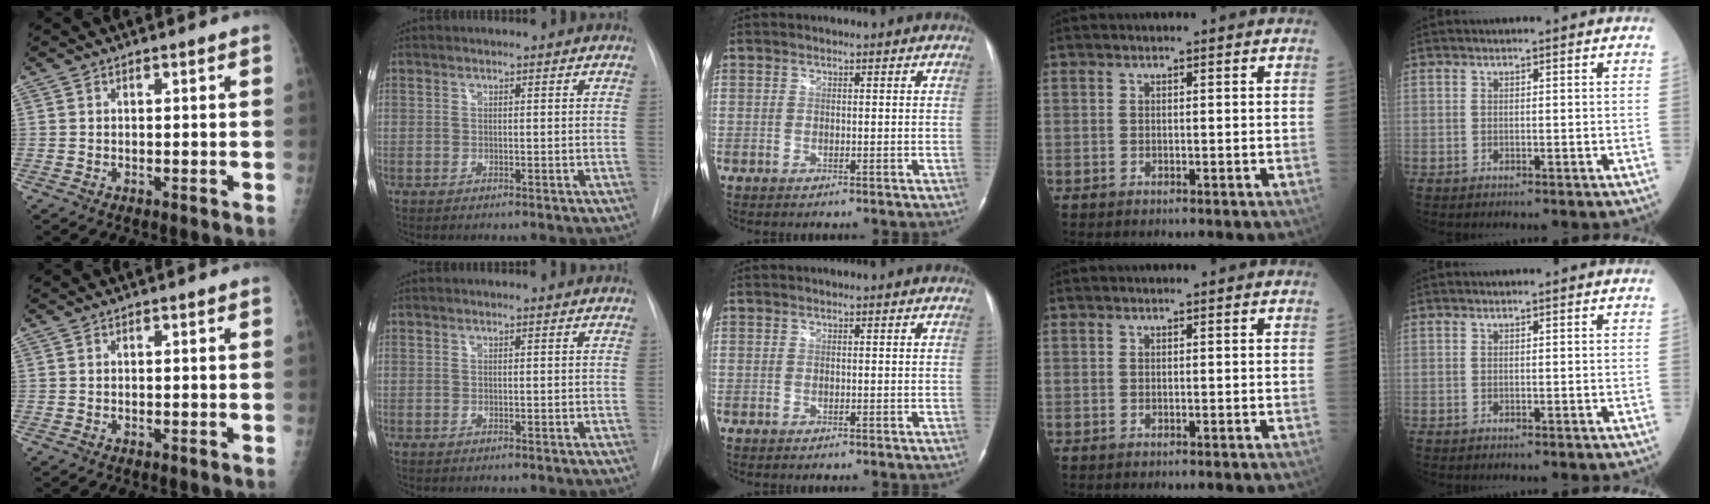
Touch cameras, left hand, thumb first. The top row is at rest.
{}